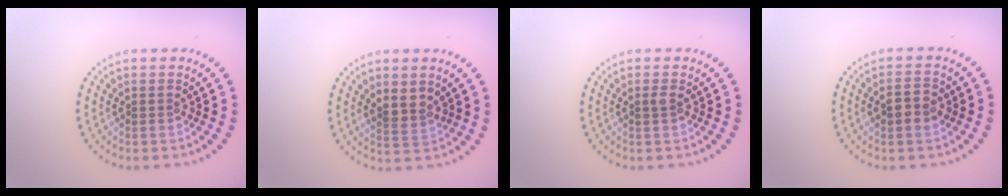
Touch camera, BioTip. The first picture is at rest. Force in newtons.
{"total": 2.2, "press": 1.9, "slide": 1.2}
{"total": 0.7, "press": 0.5, "slide": 0.5}
{"total": 2.2, "press": 2.2, "slide": 0.0}